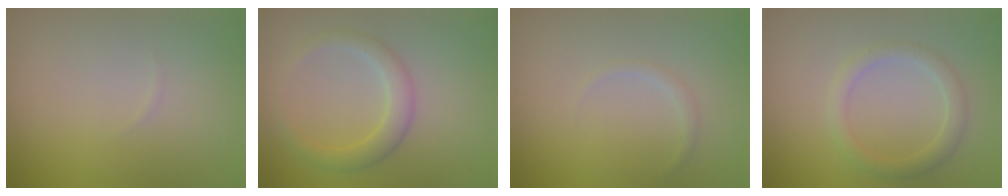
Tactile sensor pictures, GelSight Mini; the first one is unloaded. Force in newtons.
{"total": 2.5, "press": 2.5, "slide": 0.1}
{"total": 0.7, "press": 0.7, "slide": 0.1}
{"total": 2.0, "press": 2.0, "slide": 0.1}